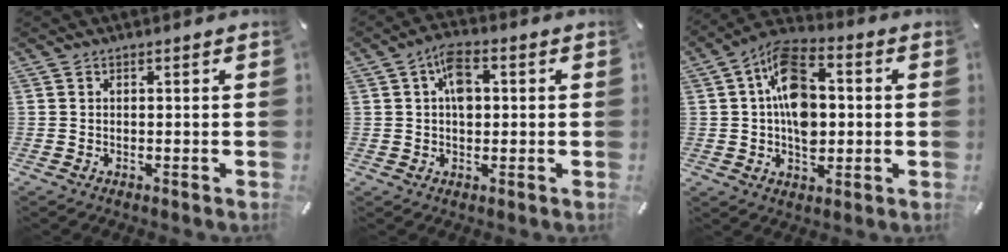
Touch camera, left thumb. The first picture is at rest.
{"total": 6.5, "force": [1.1, 4.0, 4.9], "torque": [-0.074, 0.003, 0.016]}
{"total": 14.2, "force": [0.7, 9.6, 10.4], "torque": [-0.191, 0.012, 0.014]}